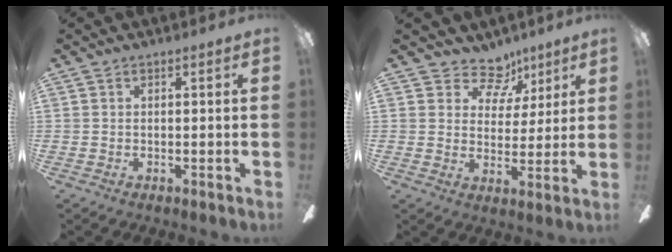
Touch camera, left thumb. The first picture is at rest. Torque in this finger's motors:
{"motor_torque": [0.12, 0.08, -0.43, -0.08, -0.11]}